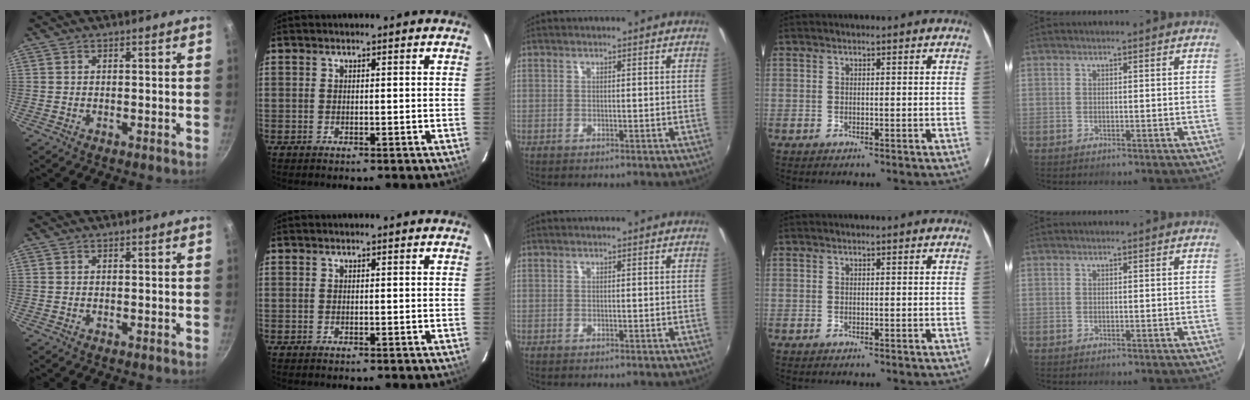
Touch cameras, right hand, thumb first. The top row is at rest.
{}